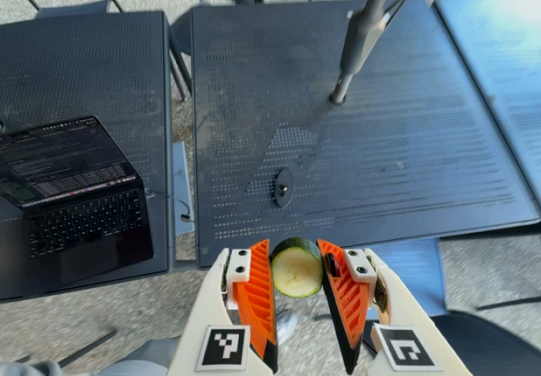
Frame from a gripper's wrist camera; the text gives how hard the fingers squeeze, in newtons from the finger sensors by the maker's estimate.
{"total": 9.5, "left": 9.1, "right": 10.0}